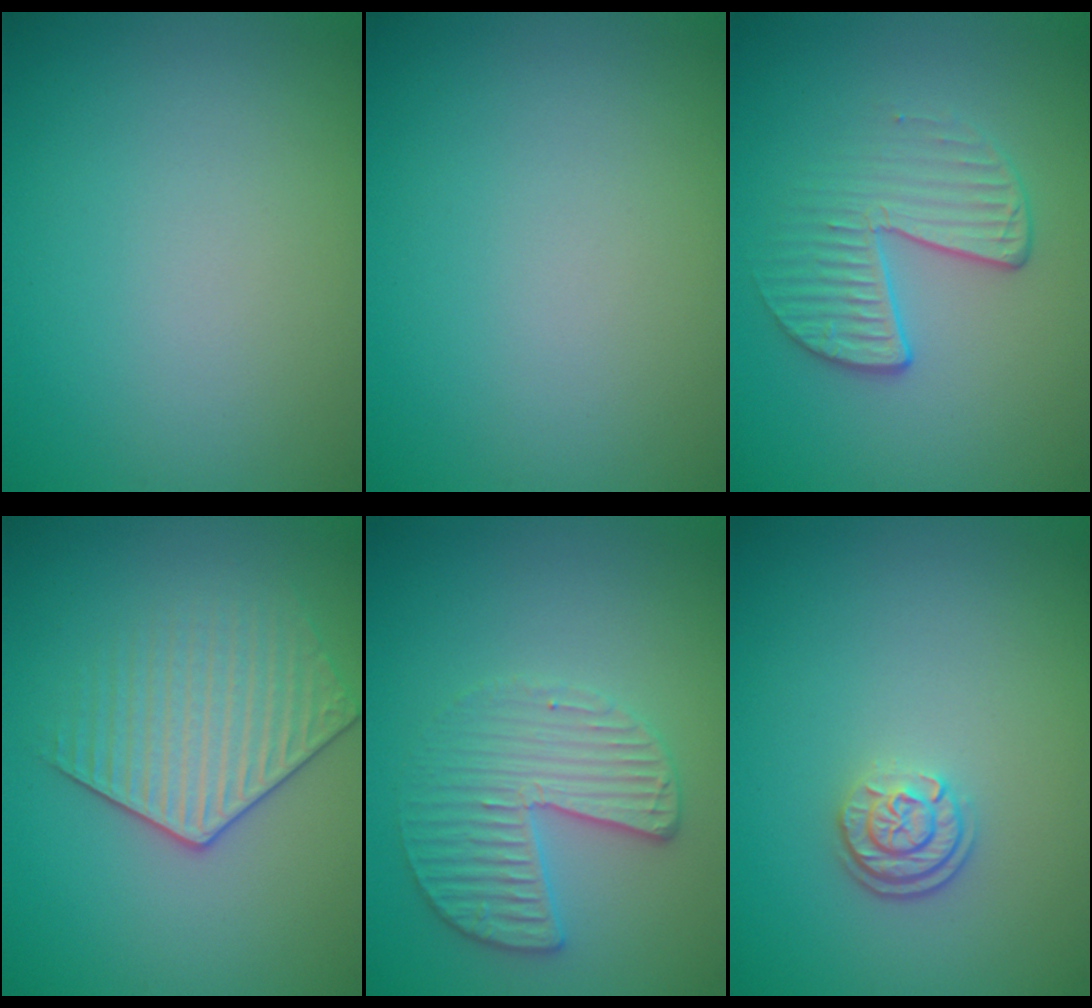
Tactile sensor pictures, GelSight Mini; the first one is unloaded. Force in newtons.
{"total": 0.0}
{"total": 2.8, "press": 2.0, "slide": 1.9}
{"total": 3.4, "press": 3.2, "slide": 1.3}
{"total": 3.3, "press": 3.3, "slide": 0.6}
{"total": 2.4, "press": 1.9, "slide": 1.5}